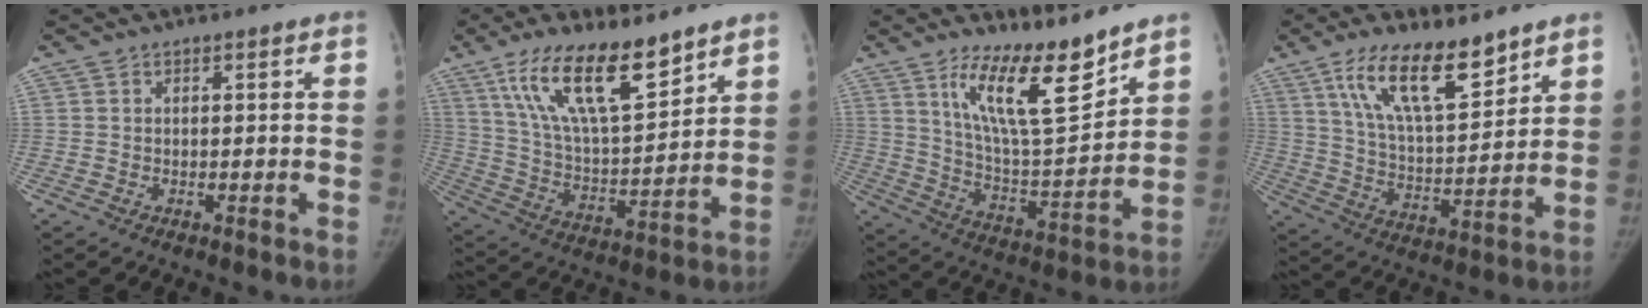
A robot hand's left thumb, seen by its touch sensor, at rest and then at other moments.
{"total": 17.9, "force": [11.6, 5.9, 12.3], "torque": [-0.194, -0.056, 0.225]}
{"total": 15.4, "force": [10.7, 3.7, 10.4], "torque": [-0.148, -0.086, 0.198]}
{"total": 15.5, "force": [10.2, 5.2, 10.4], "torque": [-0.157, -0.056, 0.193]}